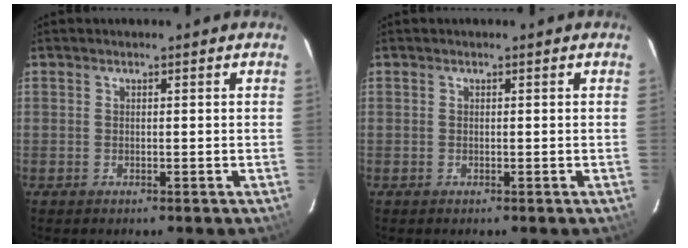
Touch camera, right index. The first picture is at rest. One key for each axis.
{"total": 0.0}